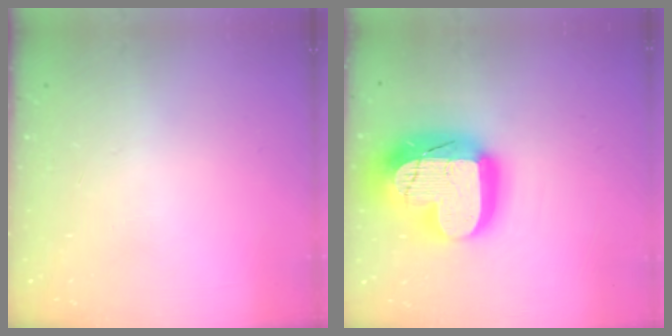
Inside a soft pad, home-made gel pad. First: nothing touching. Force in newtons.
{"total": 26.0, "press": 25.9, "slide": 2.1}